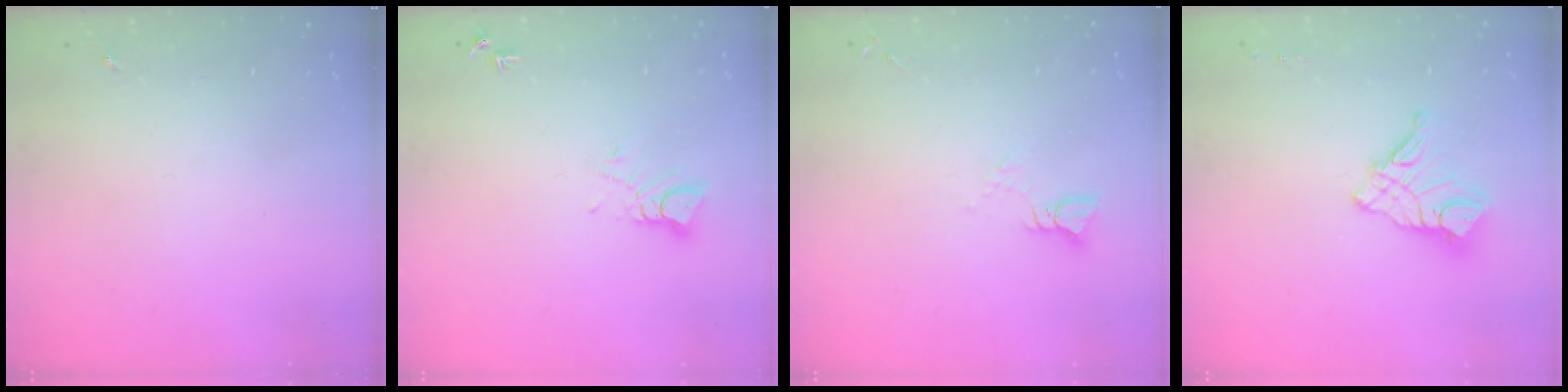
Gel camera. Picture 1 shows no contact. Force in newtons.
{"total": 3.8, "press": 3.8, "slide": 0.2}
{"total": 3.5, "press": 3.5, "slide": 0.2}
{"total": 12.6, "press": 12.6, "slide": 1.2}